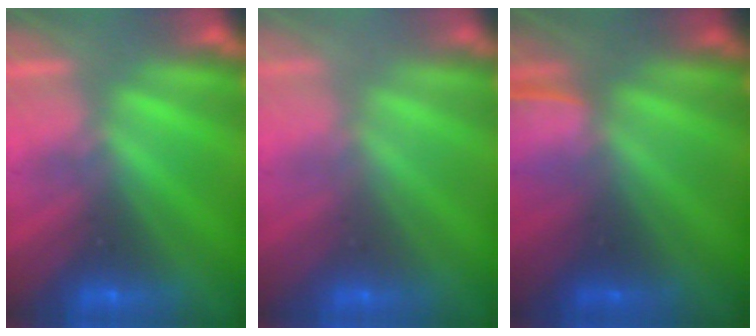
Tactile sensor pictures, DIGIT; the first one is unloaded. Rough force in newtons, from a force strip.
{"total": 2.8}
{"total": 1.4}